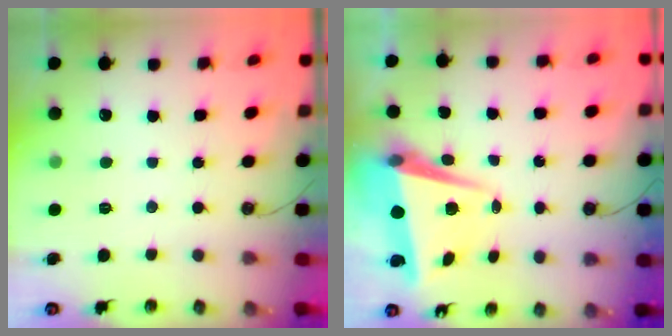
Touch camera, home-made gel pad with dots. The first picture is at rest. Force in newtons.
{"total": 8.1, "press": 7.9, "slide": 1.8}